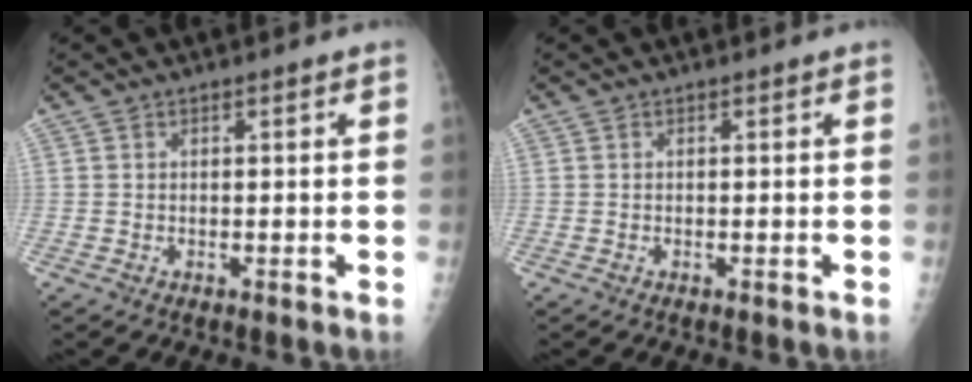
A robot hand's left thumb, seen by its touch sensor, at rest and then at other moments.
{"total": 0.0}